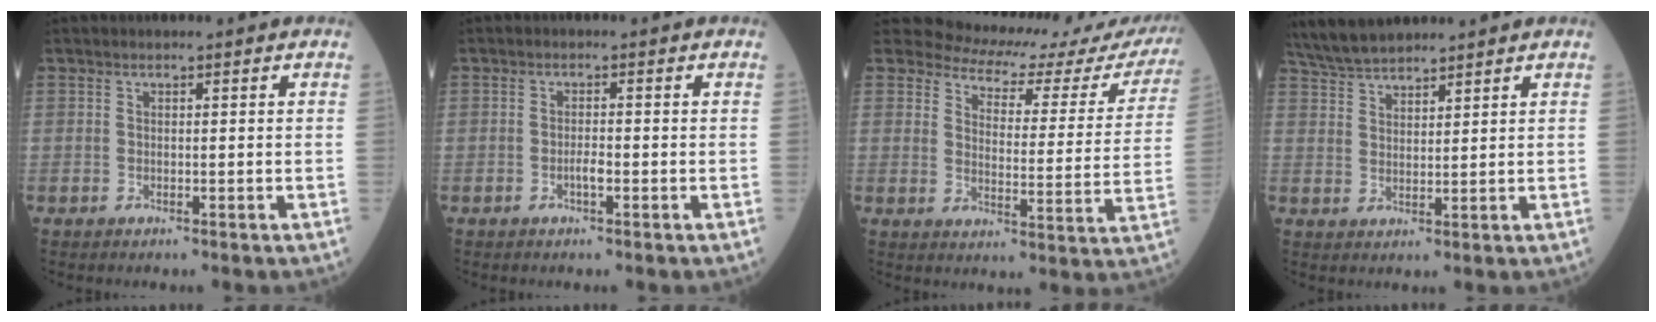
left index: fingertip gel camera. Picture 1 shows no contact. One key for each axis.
{"total": 1.7, "fx": -1.1, "fy": 0.3, "fz": 1.2, "tx": -0.023, "ty": -0.003, "tz": -0.020}
{"total": 17.6, "fx": 16.7, "fy": 4.4, "fz": 3.3, "tx": -0.025, "ty": -0.070, "tz": 0.171}
{"total": 7.0, "fx": 6.5, "fy": 1.0, "fz": 2.5, "tx": -0.059, "ty": 0.022, "tz": 0.128}